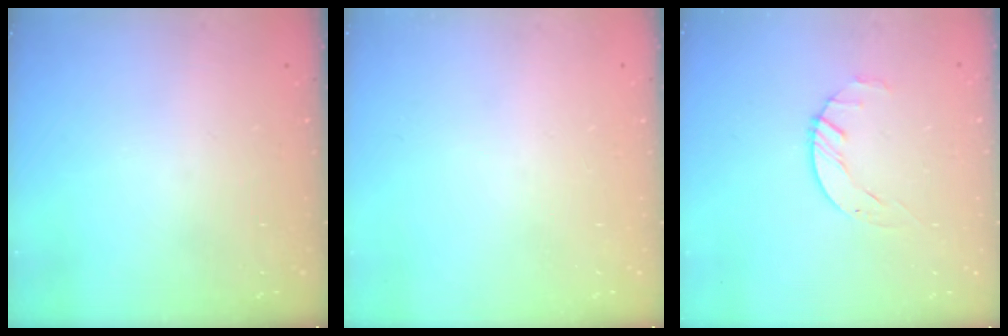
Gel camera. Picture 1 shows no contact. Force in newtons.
{"total": 0.0}
{"total": 1.5, "press": 1.5, "slide": 0.2}